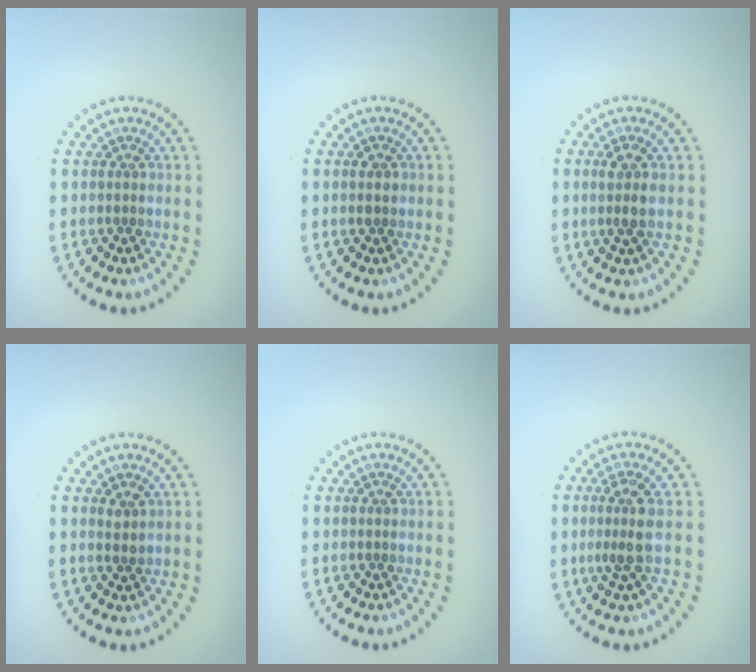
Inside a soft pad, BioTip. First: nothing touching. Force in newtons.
{"total": 1.1, "press": 1.1, "slide": 0.2}
{"total": 2.0, "press": 1.8, "slide": 0.9}
{"total": 0.8, "press": 0.8, "slide": 0.3}
{"total": 0.0}
{"total": 2.7, "press": 2.0, "slide": 1.8}